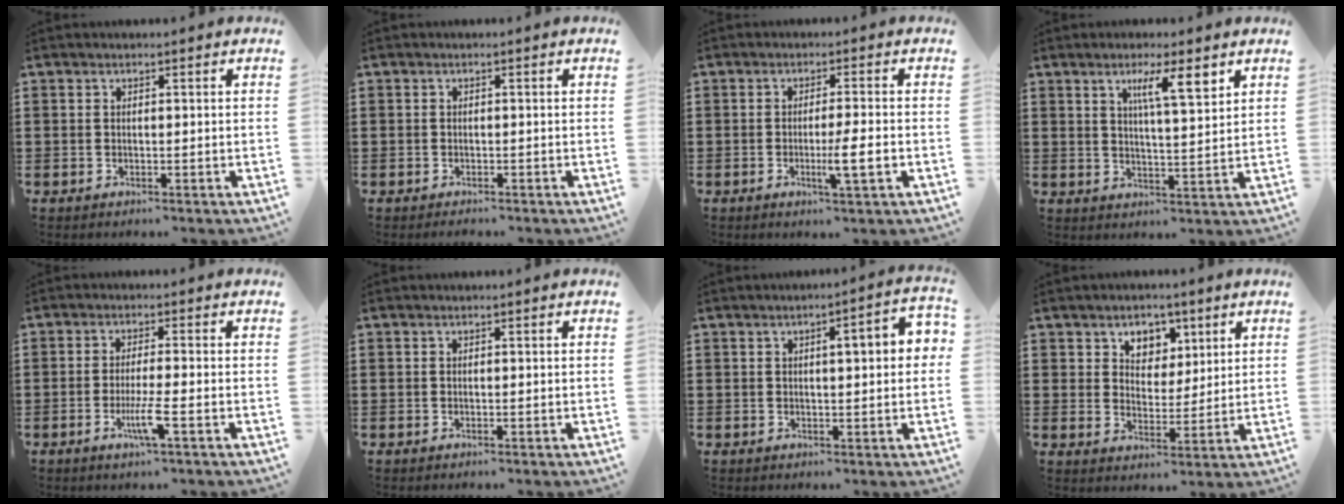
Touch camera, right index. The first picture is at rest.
{"total": 0.8, "force": [-0.6, 0.5, -0.1], "torque": [0.001, 0.005, -0.015]}
{"total": 4.7, "force": [-1.3, 0.0, 4.5], "torque": [-0.075, -0.010, -0.022]}
{"total": 6.7, "force": [3.4, 1.2, 5.7], "torque": [-0.097, -0.002, 0.050]}
{"total": 4.8, "force": [-2.0, 0.0, 4.4], "torque": [-0.086, -0.017, -0.038]}
{"total": 0.0}
{"total": 4.3, "force": [0.7, 0.9, 4.2], "torque": [-0.060, 0.000, 0.004]}
{"total": 4.7, "force": [2.8, 3.5, 1.1], "torque": [-0.035, 0.006, 0.050]}